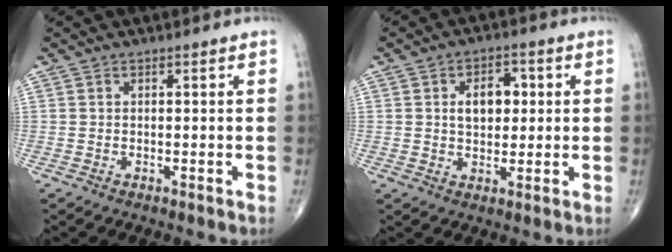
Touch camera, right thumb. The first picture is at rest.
{"total": 7.0, "force": [1.2, 4.6, 5.2], "torque": [-0.059, 0.004, 0.016]}